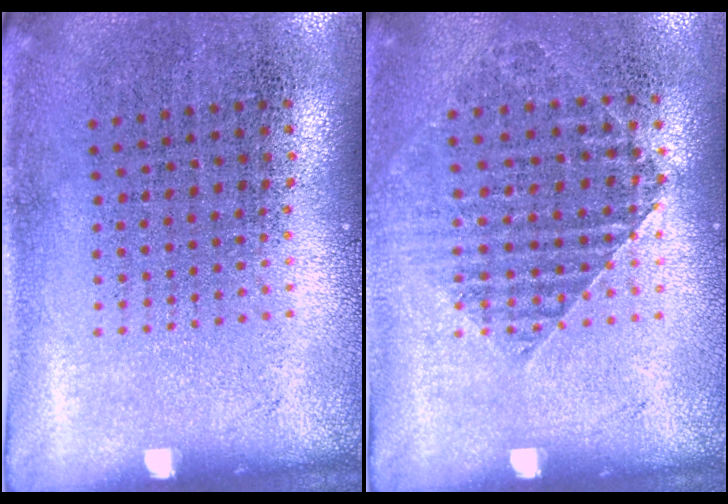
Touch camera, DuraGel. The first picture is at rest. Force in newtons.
{"total": 1.2, "press": 1.2, "slide": 0.4}